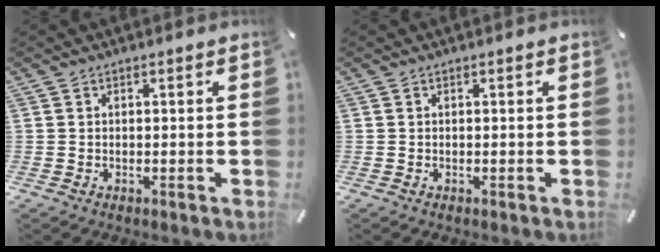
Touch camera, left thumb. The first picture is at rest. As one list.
[{"total": 0.0}]